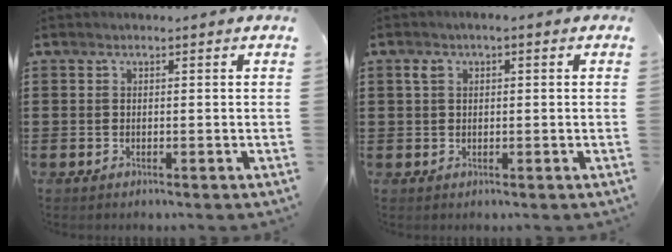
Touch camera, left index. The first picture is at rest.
{"total": 1.9, "force": [0.4, 1.2, 1.5], "torque": [-0.033, 0.010, 0.004]}